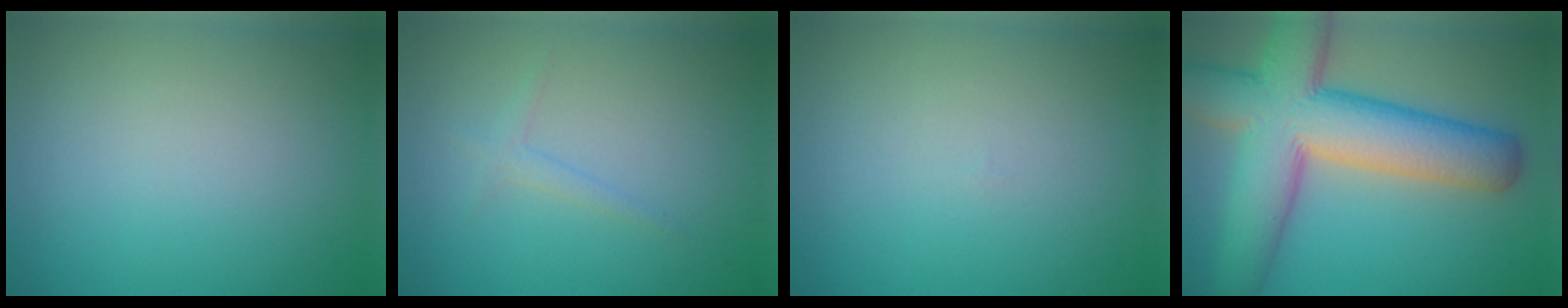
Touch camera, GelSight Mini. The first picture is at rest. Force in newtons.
{"total": 1.0, "press": 1.0, "slide": 0.1}
{"total": 0.0}
{"total": 12.1, "press": 12.1, "slide": 0.6}